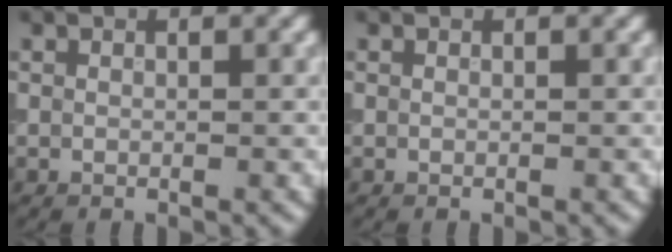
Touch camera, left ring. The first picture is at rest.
{"total": 0.0}